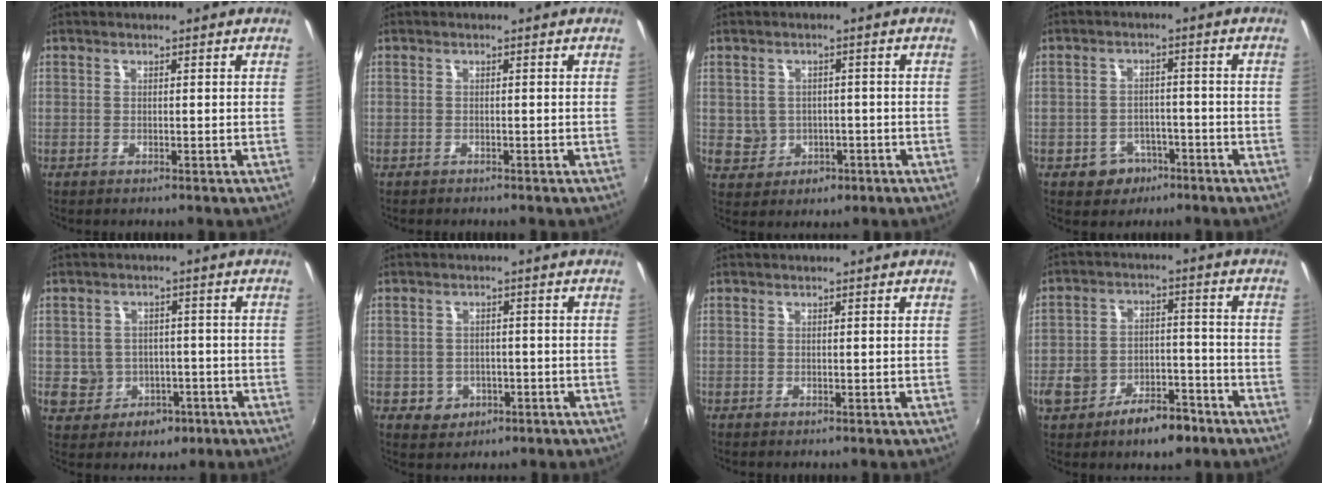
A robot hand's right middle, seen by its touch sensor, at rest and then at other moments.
{"total": 0.9, "force": [-0.8, 0.4, 0.1], "torque": [-0.006, -0.002, -0.012]}
{"total": 5.7, "force": [-0.8, 5.5, 1.6], "torque": [-0.046, 0.006, 0.004]}
{"total": 5.4, "force": [-3.2, 4.2, 1.3], "torque": [-0.037, 0.010, -0.036]}
{"total": 8.0, "force": [-2.1, 7.4, 2.2], "torque": [-0.072, 0.014, -0.013]}
{"total": 5.6, "force": [-1.8, 5.0, 1.6], "torque": [-0.052, 0.006, -0.014]}
{"total": 0.0}
{"total": 10.5, "force": [-6.4, 5.7, 6.2], "torque": [-0.125, 0.008, -0.100]}